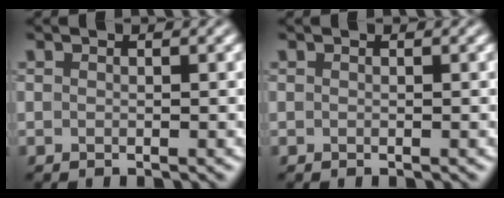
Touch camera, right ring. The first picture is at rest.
{"total": 0.0}